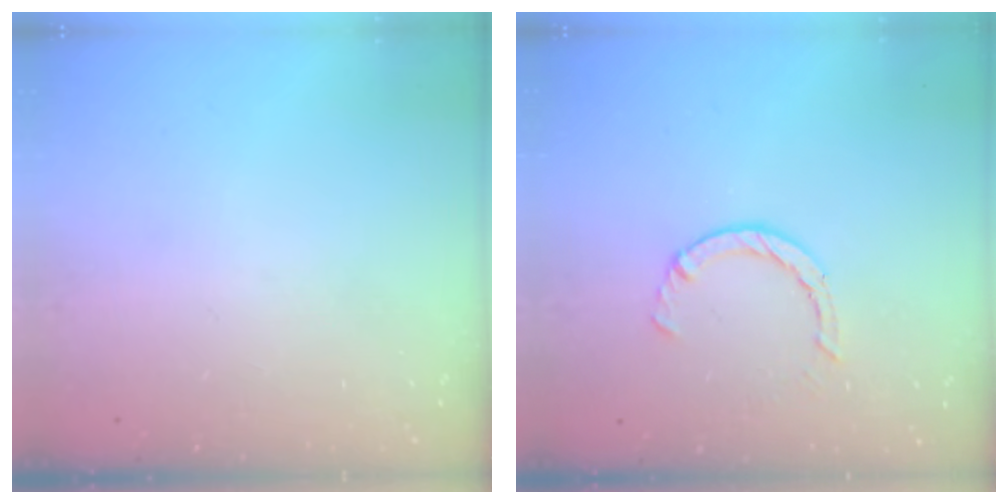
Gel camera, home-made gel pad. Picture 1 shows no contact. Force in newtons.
{"total": 3.4, "press": 3.4, "slide": 0.2}